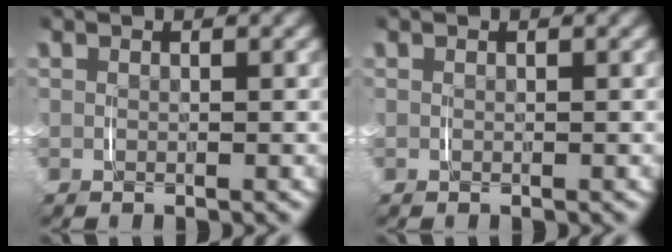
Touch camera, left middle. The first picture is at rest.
{"total": 0.0}